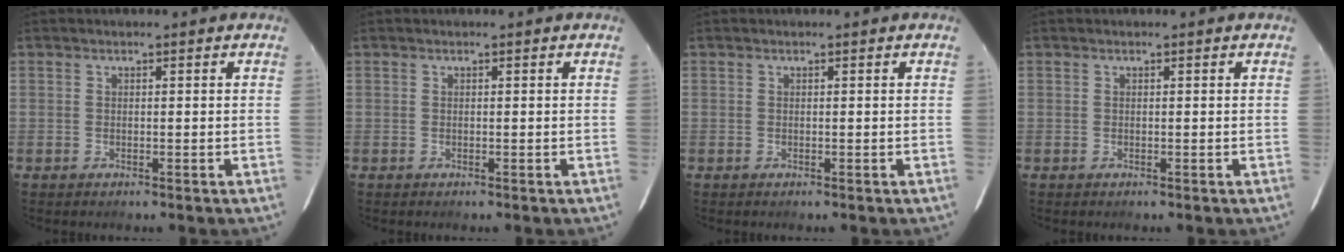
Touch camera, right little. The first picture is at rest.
{"total": 0.0}
{"total": 0.0}
{"total": 0.0}